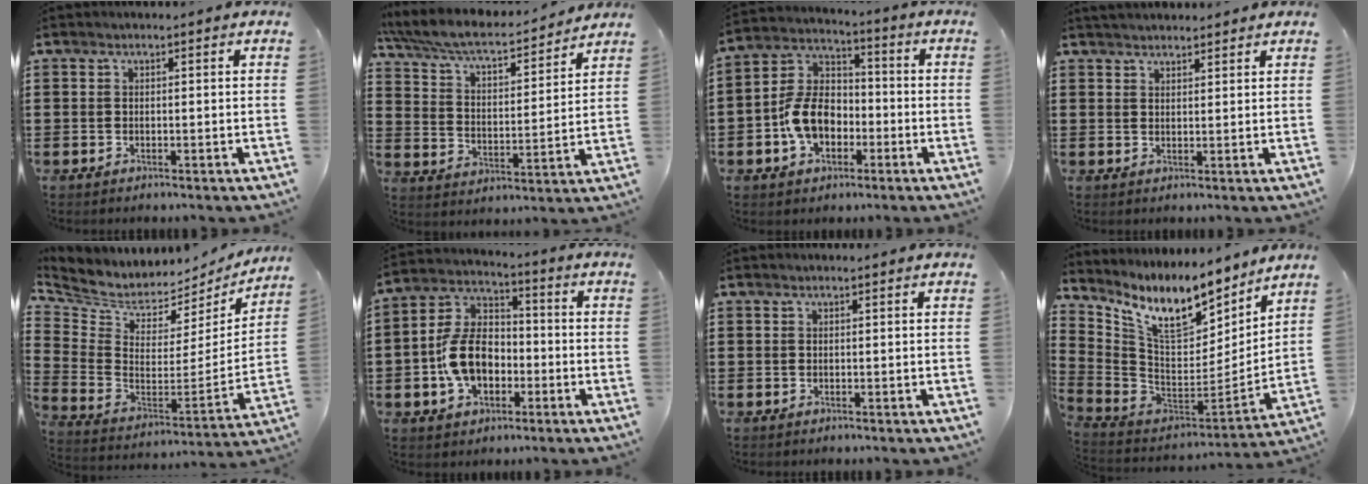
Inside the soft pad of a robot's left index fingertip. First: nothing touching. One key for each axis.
{"total": 6.7, "fx": 5.8, "fy": 1.2, "fz": 3.2, "tx": -0.087, "ty": -0.037, "tz": 0.096}
{"total": 9.4, "fx": -2.9, "fy": 6.6, "fz": 6.1, "tx": -0.159, "ty": 0.014, "tz": -0.062}
{"total": 2.1, "fx": 2.1, "fy": 0.3, "fz": 0.1, "tx": -0.006, "ty": 0.000, "tz": 0.042}
{"total": 4.6, "fx": 3.9, "fy": 2.3, "fz": 0.4, "tx": -0.044, "ty": -0.043, "tz": 0.066}
{"total": 11.0, "fx": -2.4, "fy": 7.4, "fz": 7.7, "tx": -0.193, "ty": 0.012, "tz": -0.051}
{"total": 0.0}
{"total": 11.9, "fx": 8.5, "fy": 3.9, "fz": 7.3, "tx": -0.160, "ty": -0.054, "tz": 0.149}